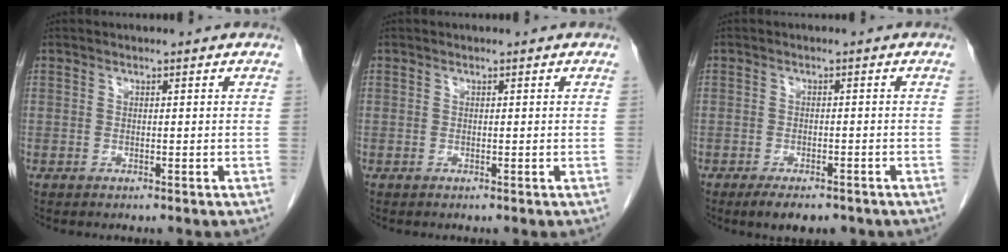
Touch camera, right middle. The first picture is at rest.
{"total": 0.0}
{"total": 5.4, "force": [-4.1, 2.1, 2.9], "torque": [-0.038, -0.005, -0.055]}